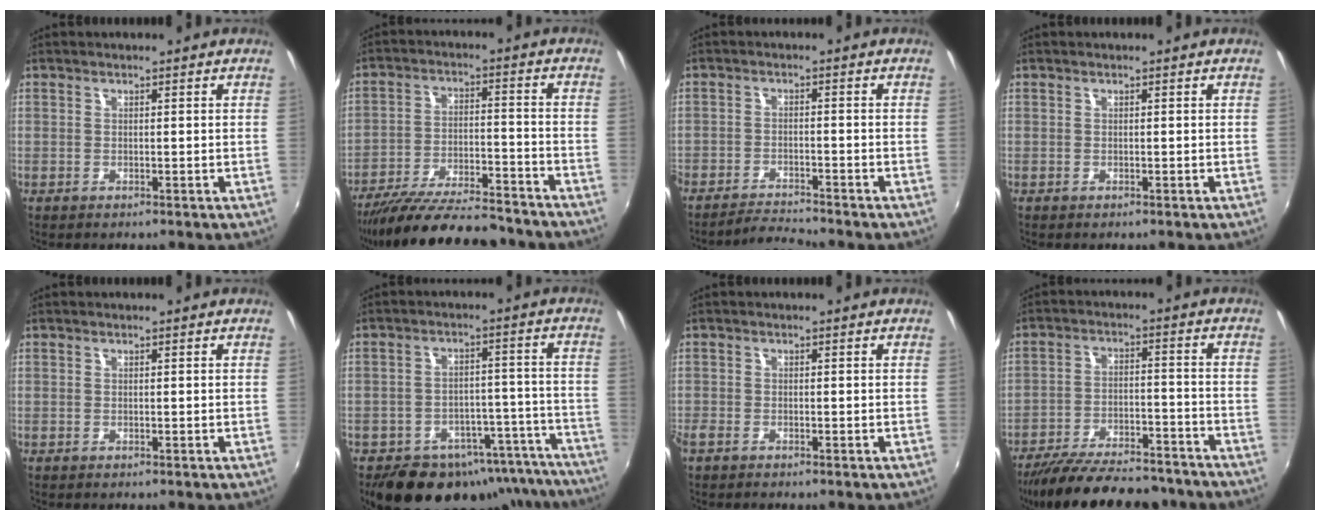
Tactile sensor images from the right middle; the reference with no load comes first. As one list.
[{"total": 19.9, "force": [-17.3, 3.6, 9.1], "torque": [-0.175, -0.034, -0.263]}, {"total": 4.9, "force": [-4.8, -0.5, 0.7], "torque": [-0.036, -0.010, -0.089]}, {"total": 0.0}, {"total": 0.0}, {"total": 23.0, "force": [-18.8, 10.6, 8.0], "torque": [-0.135, 0.043, -0.221]}, {"total": 1.9, "force": [-1.5, 0.7, 0.8], "torque": [-0.020, -0.008, -0.031]}, {"total": 22.4, "force": [-19.2, 6.0, 9.7], "torque": [-0.187, -0.020, -0.270]}]